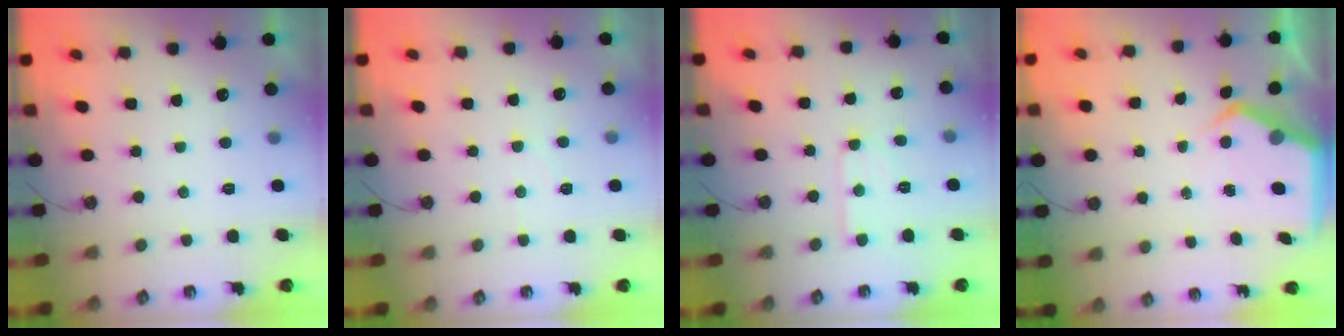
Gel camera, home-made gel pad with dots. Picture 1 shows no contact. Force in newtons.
{"total": 3.2, "press": 3.1, "slide": 0.4}
{"total": 7.2, "press": 7.1, "slide": 0.7}
{"total": 4.9, "press": 4.9, "slide": 0.2}